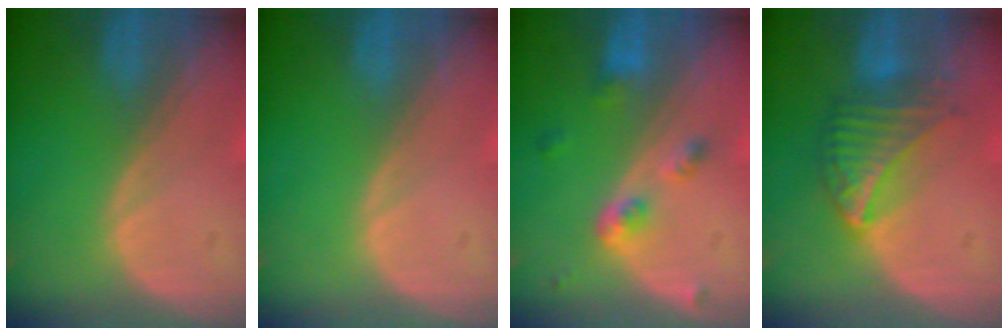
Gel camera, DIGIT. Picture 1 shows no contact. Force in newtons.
{"total": 0.0}
{"total": 4.4, "press": 4.0, "slide": 1.9}
{"total": 6.5, "press": 6.4, "slide": 1.1}